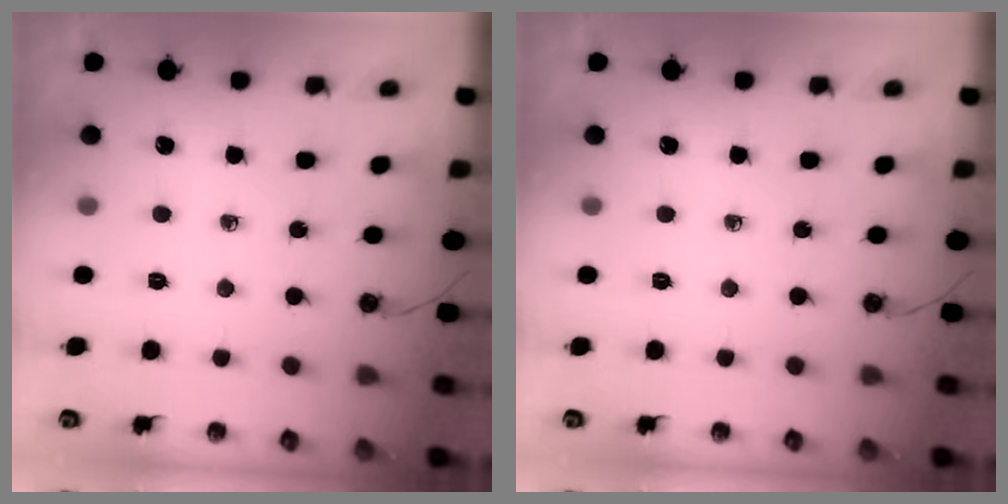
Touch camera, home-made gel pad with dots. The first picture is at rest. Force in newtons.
{"total": 0.0}